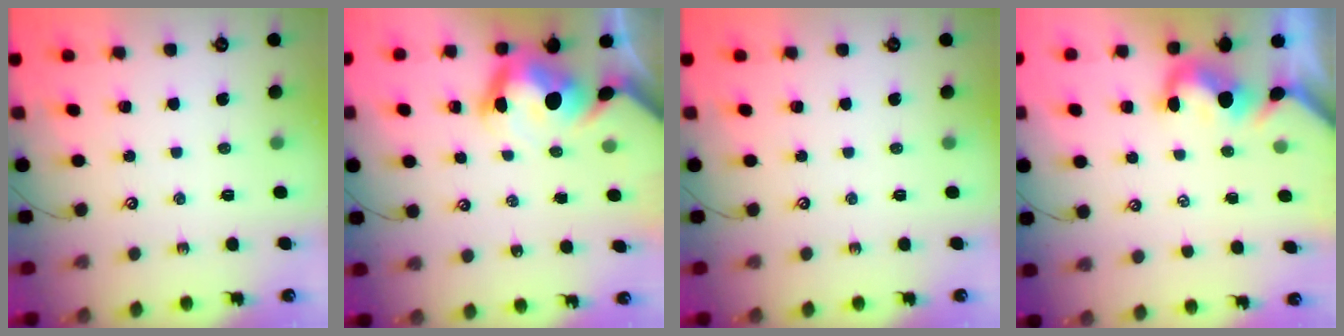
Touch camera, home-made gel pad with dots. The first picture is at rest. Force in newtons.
{"total": 9.7, "press": 9.6, "slide": 1.1}
{"total": 0.0}
{"total": 1.2, "press": 1.0, "slide": 0.7}